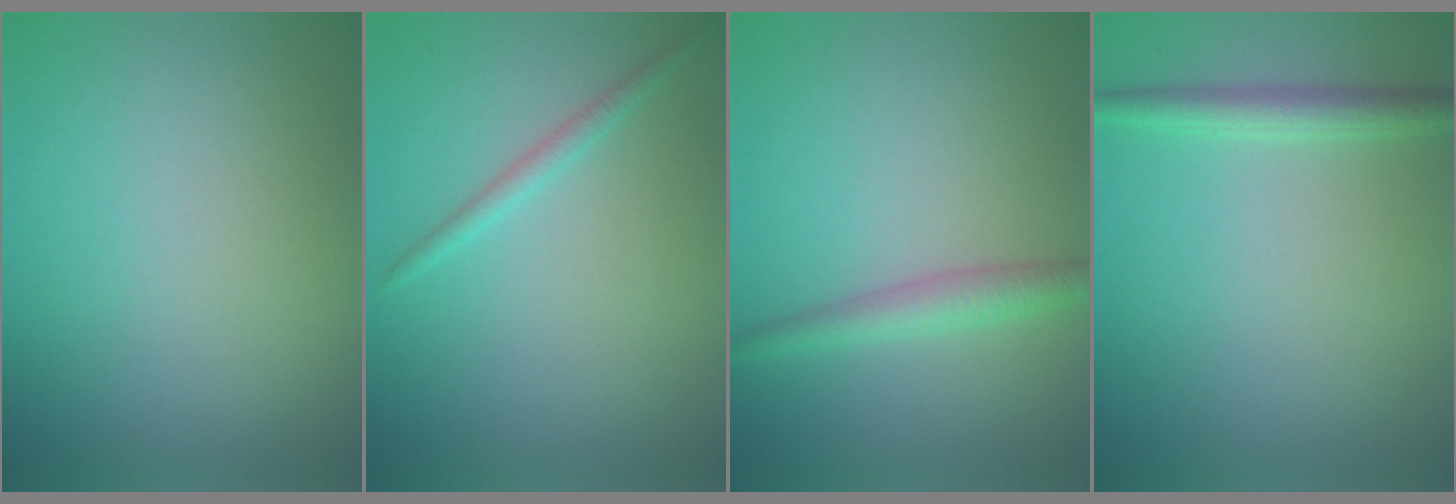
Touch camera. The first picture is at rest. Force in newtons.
{"total": 1.3, "press": 1.3, "slide": 0.0}
{"total": 2.4, "press": 2.4, "slide": 0.1}
{"total": 2.4, "press": 2.4, "slide": 0.1}